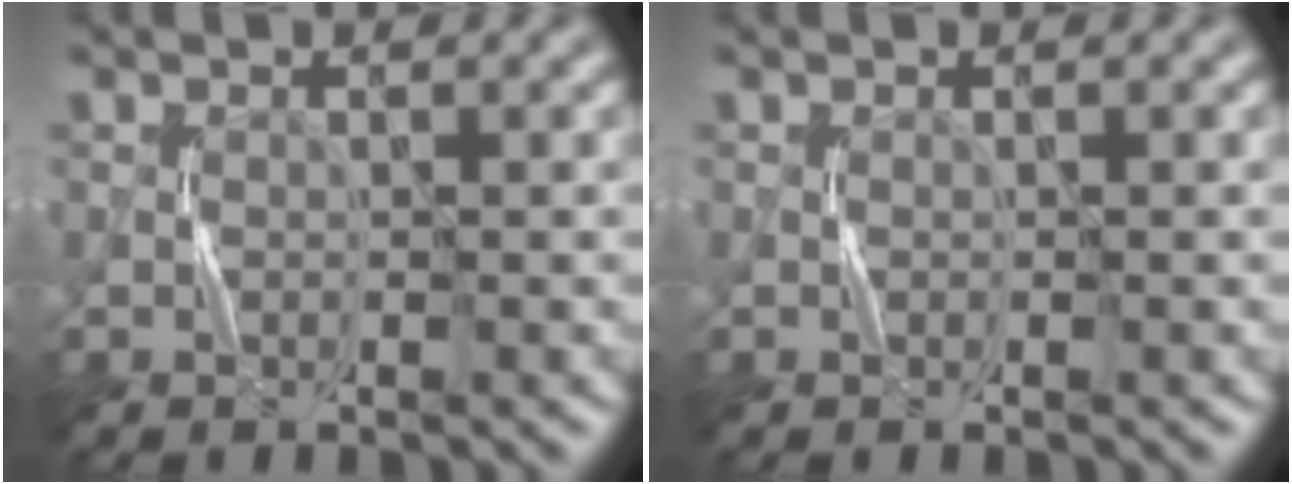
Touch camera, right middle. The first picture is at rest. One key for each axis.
{"total": 0.0}